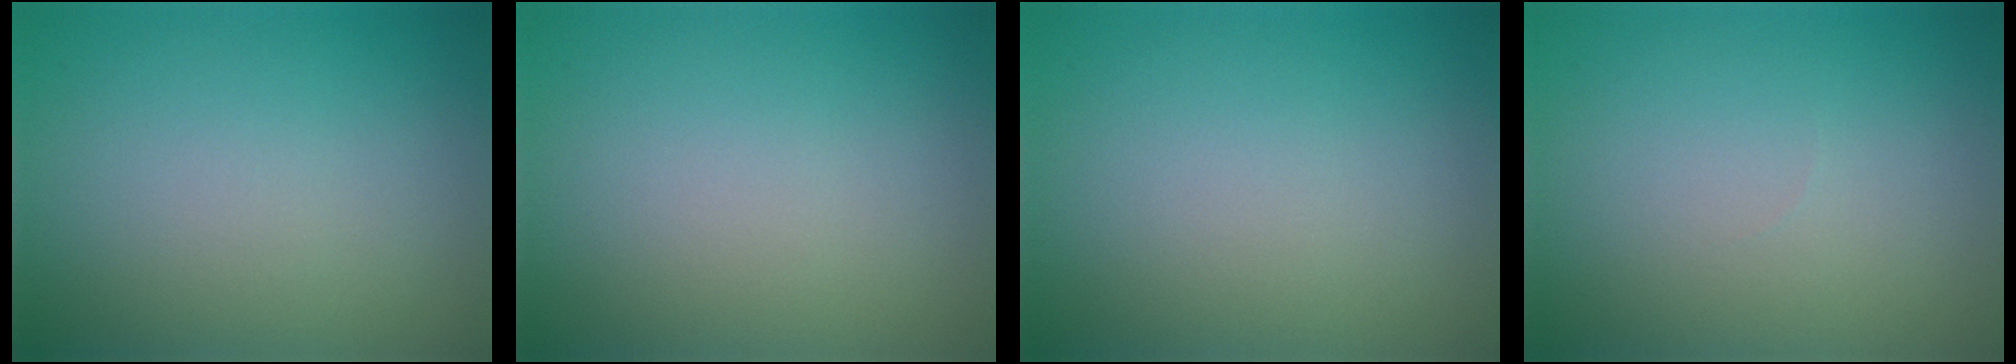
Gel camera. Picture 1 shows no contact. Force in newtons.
{"total": 0.0}
{"total": 0.0}
{"total": 0.0}